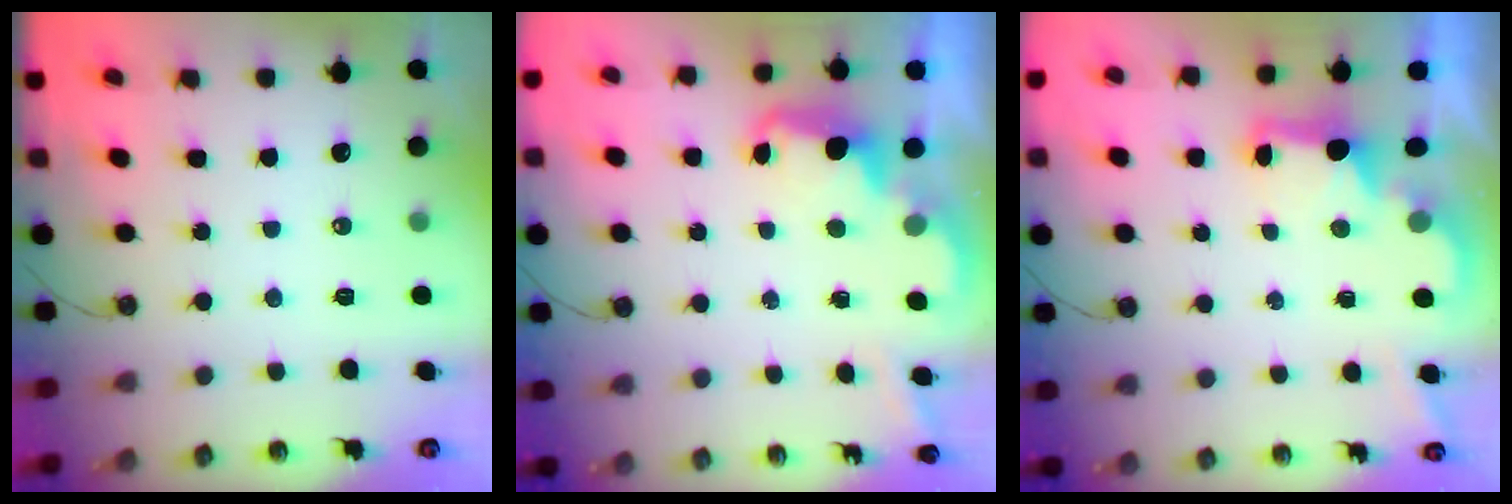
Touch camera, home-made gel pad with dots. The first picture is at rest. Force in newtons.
{"total": 2.5, "press": 2.4, "slide": 0.6}
{"total": 2.5, "press": 2.4, "slide": 0.8}